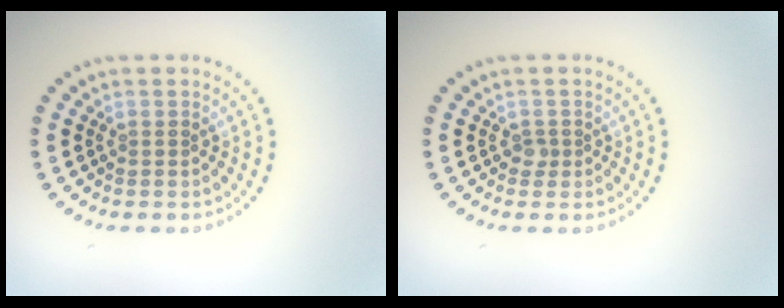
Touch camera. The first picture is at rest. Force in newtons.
{"total": 0.8, "press": 0.6, "slide": 0.5}